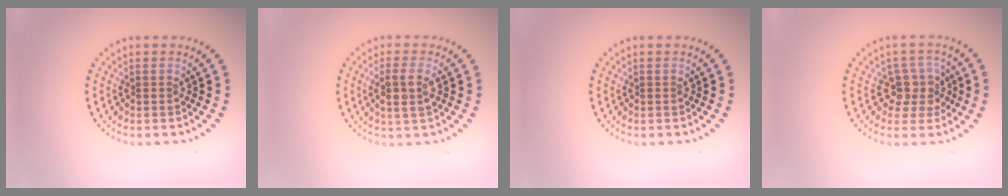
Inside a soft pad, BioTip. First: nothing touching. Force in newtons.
{"total": 2.1, "press": 2.0, "slide": 0.8}
{"total": 0.0}
{"total": 3.0, "press": 2.4, "slide": 1.7}